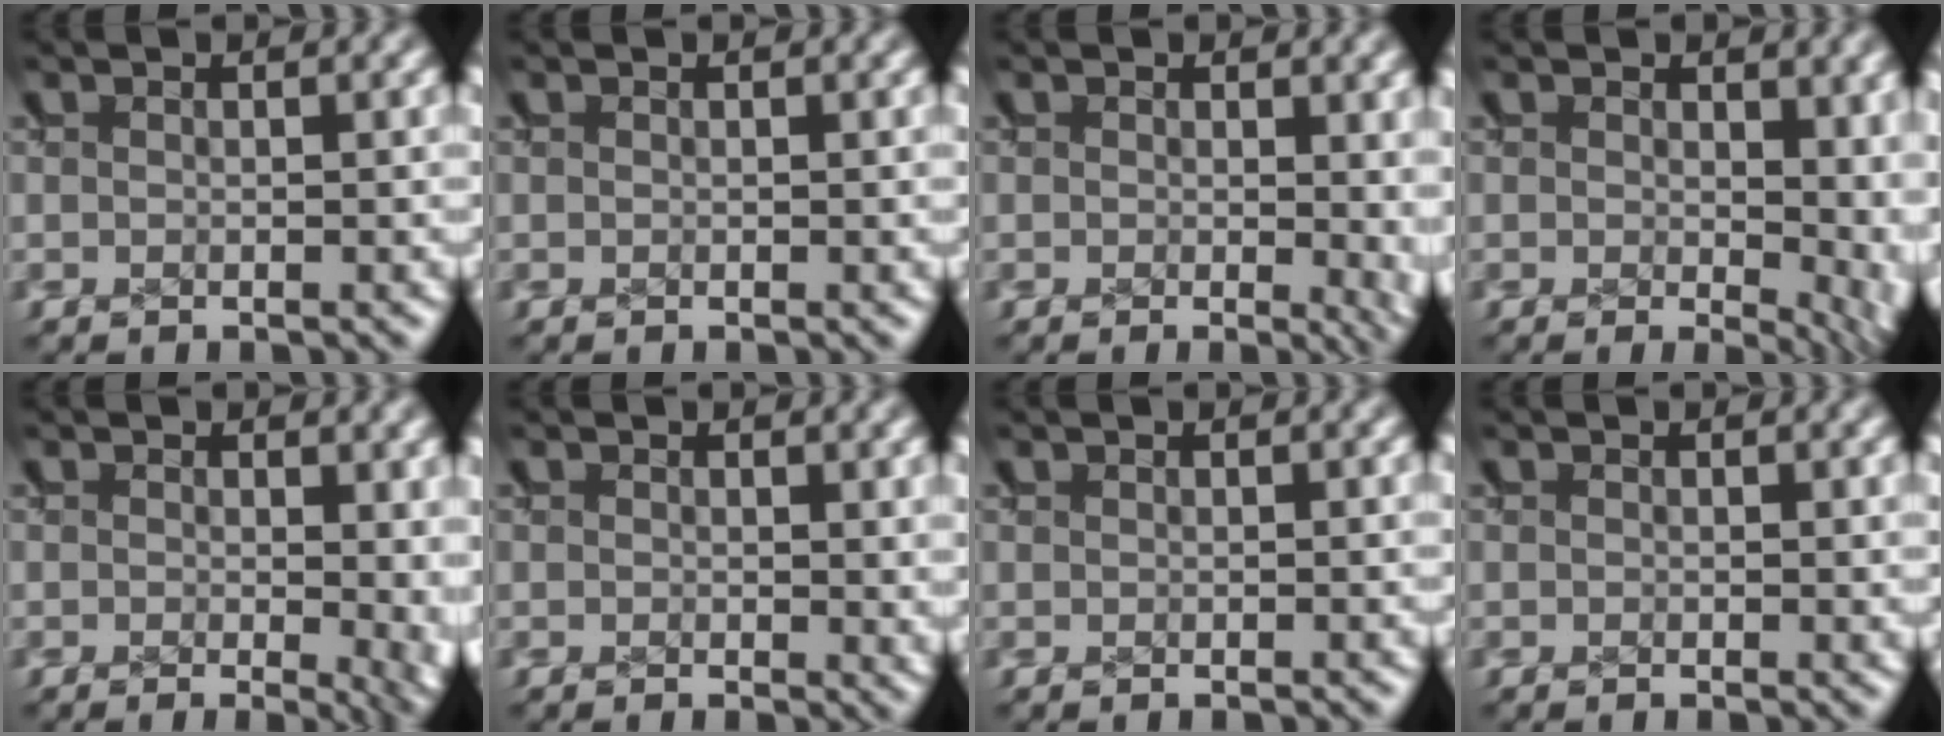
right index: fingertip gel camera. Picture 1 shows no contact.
{"total": 0.0}
{"total": 1.8, "force": [0.3, 0.6, 1.6], "torque": [-0.018, -0.010, 0.007]}
{"total": 2.8, "force": [0.3, 1.4, 2.5], "torque": [-0.036, -0.020, 0.013]}
{"total": 2.6, "force": [0.1, 1.0, 2.4], "torque": [-0.023, -0.015, 0.006]}
{"total": 0.8, "force": [0.4, 0.3, 0.6], "torque": [-0.009, -0.007, 0.008]}
{"total": 0.0}
{"total": 0.0}